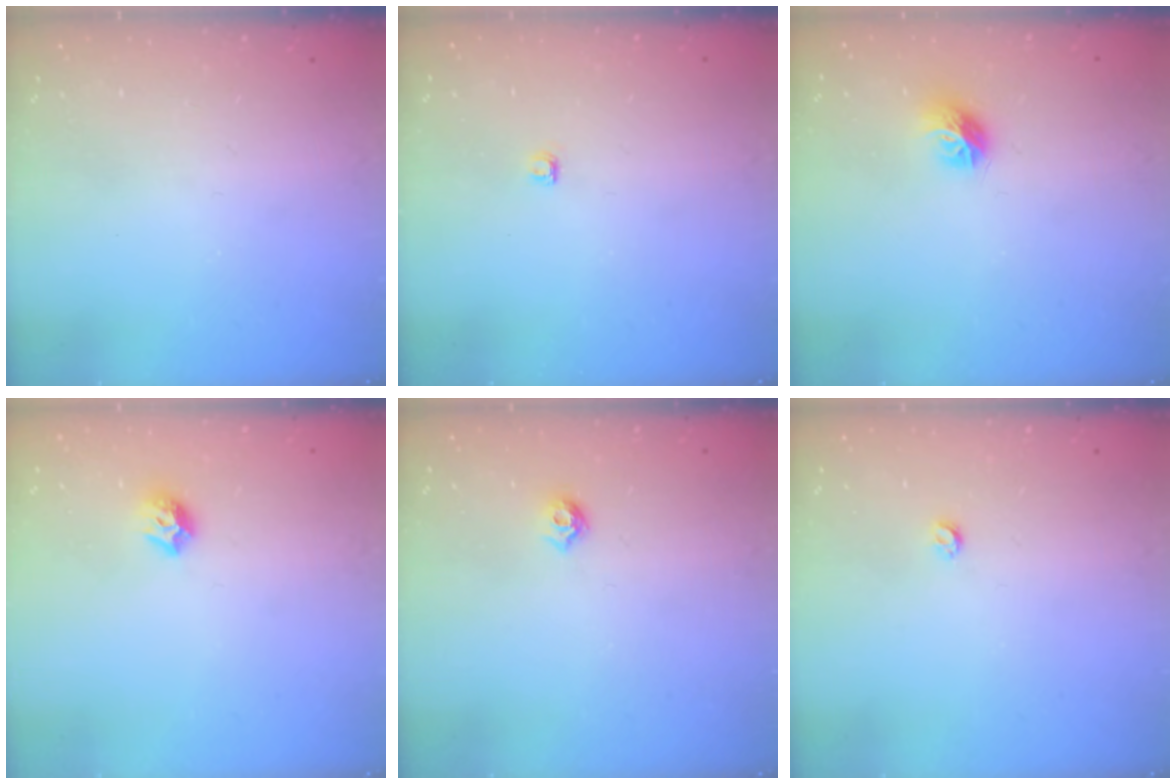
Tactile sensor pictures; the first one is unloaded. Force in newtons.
{"total": 2.8, "press": 2.8, "slide": 0.4}
{"total": 8.1, "press": 8.1, "slide": 0.2}
{"total": 7.6, "press": 7.6, "slide": 0.7}
{"total": 5.1, "press": 5.0, "slide": 0.9}
{"total": 2.9, "press": 2.8, "slide": 0.5}